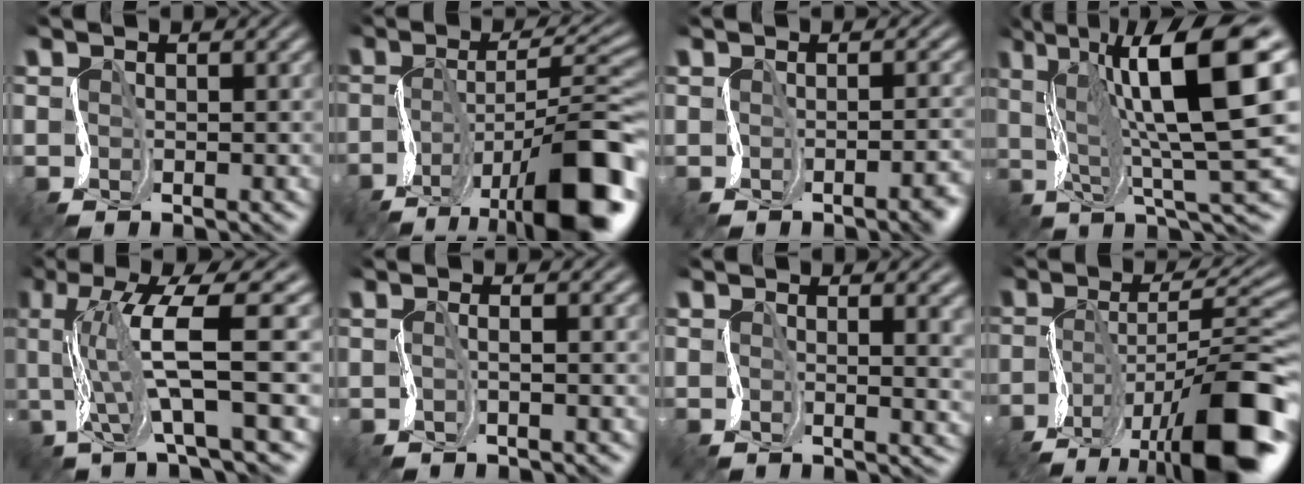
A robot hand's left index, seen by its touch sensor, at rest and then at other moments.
{"total": 12.8, "force": [-6.4, 4.4, 10.1], "torque": [-0.157, 0.003, -0.107]}
{"total": 4.3, "force": [-1.7, 1.7, 3.6], "torque": [-0.015, 0.004, -0.014]}
{"total": 14.1, "force": [4.5, 3.4, 13.0], "torque": [-0.187, 0.023, 0.076]}
{"total": 10.0, "force": [1.7, 2.3, 9.6], "torque": [-0.162, 0.016, 0.036]}
{"total": 1.8, "force": [0.5, 0.7, 1.5], "torque": [-0.013, 0.009, -0.005]}
{"total": 5.8, "force": [1.1, 3.0, 4.8], "torque": [-0.029, 0.004, 0.017]}
{"total": 13.2, "force": [-7.1, 4.8, 10.1], "torque": [-0.164, 0.005, -0.121]}